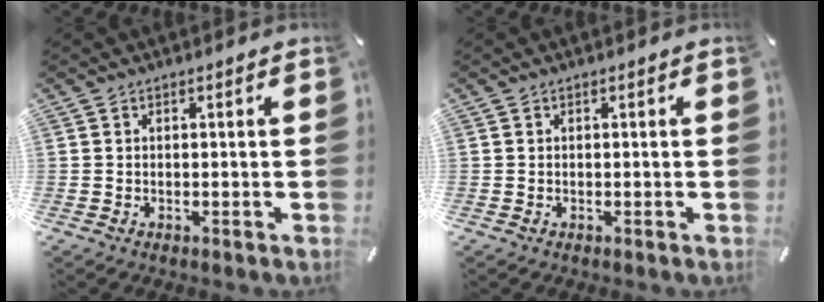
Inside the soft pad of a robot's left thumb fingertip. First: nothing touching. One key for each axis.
{"total": 0.0}